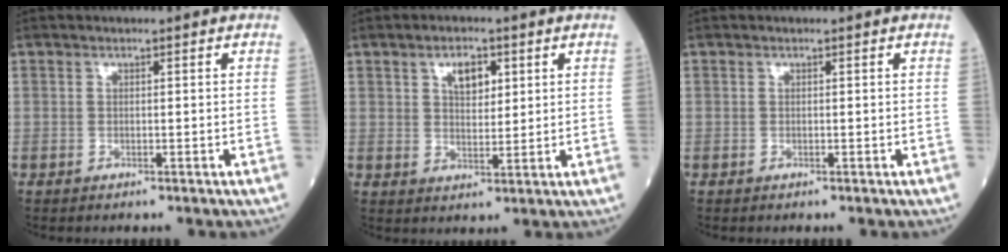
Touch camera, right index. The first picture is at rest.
{"total": 4.3, "force": [1.9, 2.1, 3.2], "torque": [-0.058, 0.002, 0.034]}
{"total": 0.0}